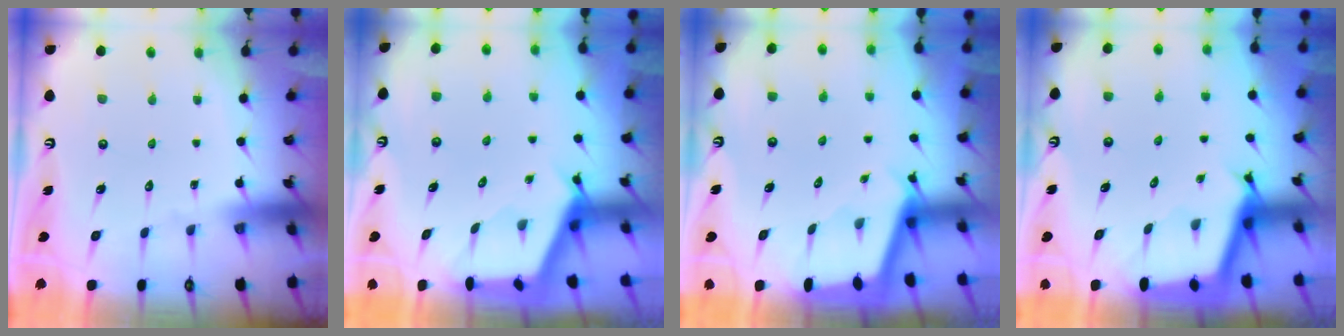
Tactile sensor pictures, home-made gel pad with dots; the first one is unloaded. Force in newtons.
{"total": 2.7, "press": 2.6, "slide": 0.3}
{"total": 1.8, "press": 1.8, "slide": 0.2}
{"total": 2.7, "press": 2.7, "slide": 0.1}